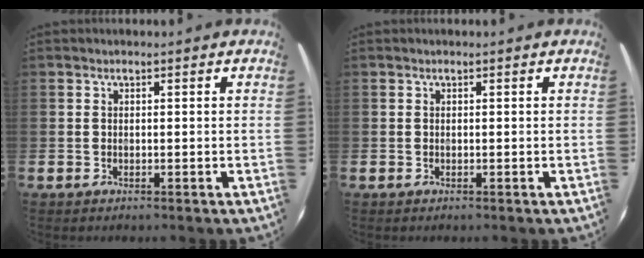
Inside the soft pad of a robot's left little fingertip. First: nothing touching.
{"total": 0.0}